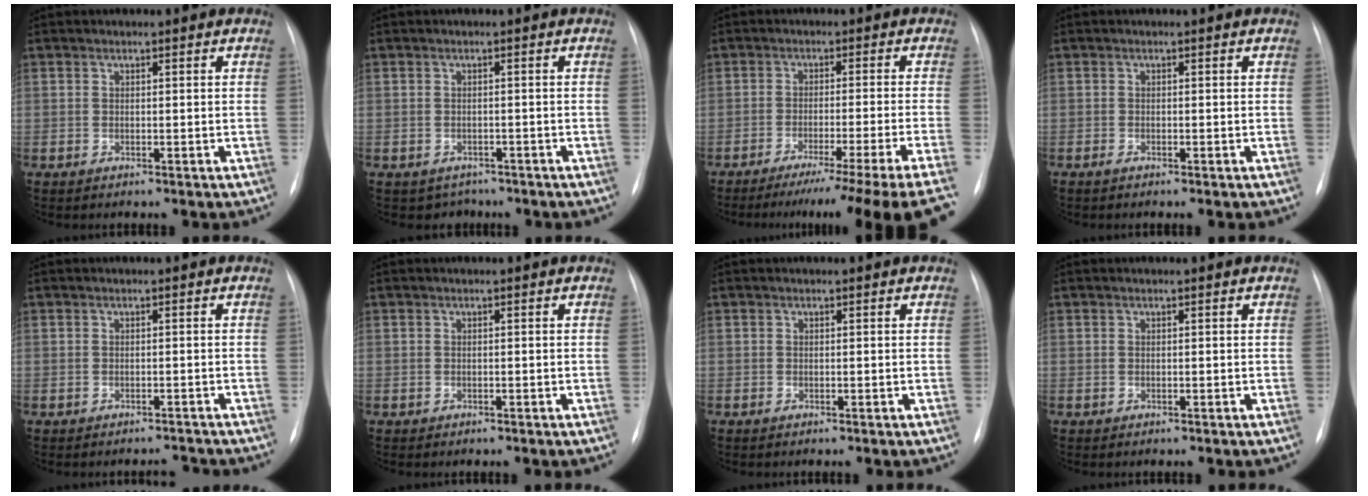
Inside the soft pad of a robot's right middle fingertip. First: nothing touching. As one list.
[{"total": 2.7, "force": [-2.0, 1.8, 0.0], "torque": [0.000, 0.008, -0.024]}, {"total": 16.6, "force": [-13.5, -3.8, 8.9], "torque": [-0.070, -0.044, -0.186]}, {"total": 0.6, "force": [-0.4, 0.1, 0.4], "torque": [-0.009, 0.000, -0.009]}, {"total": 1.1, "force": [-1.1, 0.1, -0.2], "torque": [0.004, -0.002, -0.009]}, {"total": 0.0}, {"total": 0.0}, {"total": 0.0}]